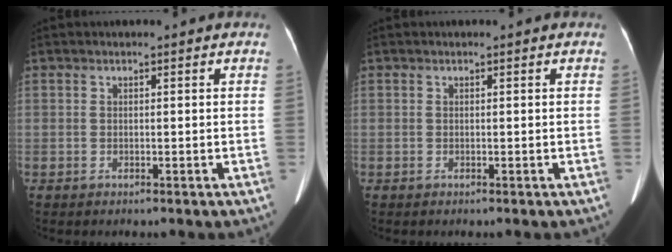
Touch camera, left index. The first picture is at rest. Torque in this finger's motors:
{"motor_torque": [0.05, 0.05, 0.00, 0.01]}